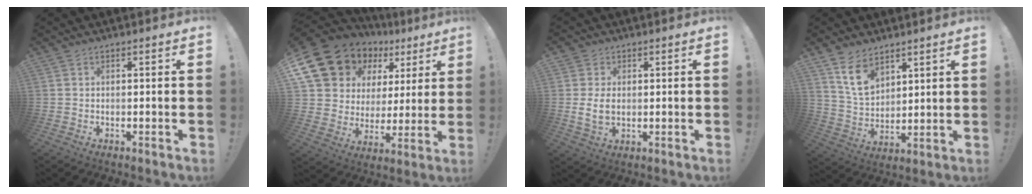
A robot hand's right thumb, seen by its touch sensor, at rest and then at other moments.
{"total": 15.8, "force": [10.9, 9.8, 5.9], "torque": [-0.099, -0.078, 0.218]}
{"total": 6.2, "force": [0.5, 4.6, 4.1], "torque": [-0.062, -0.005, 0.007]}
{"total": 10.9, "force": [7.1, 6.5, 5.1], "torque": [-0.083, -0.035, 0.140]}